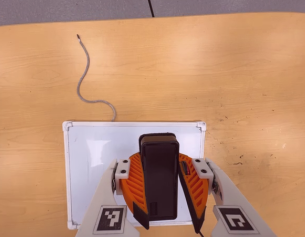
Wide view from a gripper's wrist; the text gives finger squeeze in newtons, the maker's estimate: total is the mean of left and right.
{"total": 8.3, "left": 8.9, "right": 7.8}